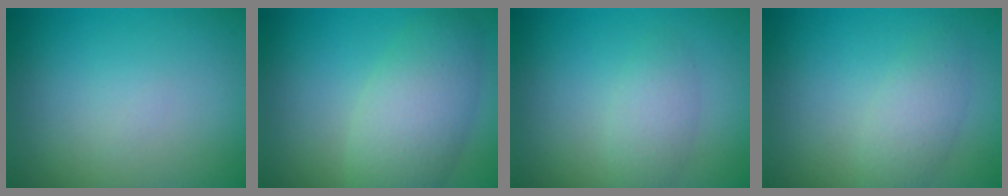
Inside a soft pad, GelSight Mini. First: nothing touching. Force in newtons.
{"total": 5.3, "press": 5.3, "slide": 0.3}
{"total": 1.9, "press": 1.9, "slide": 0.1}
{"total": 2.3, "press": 2.3, "slide": 0.1}